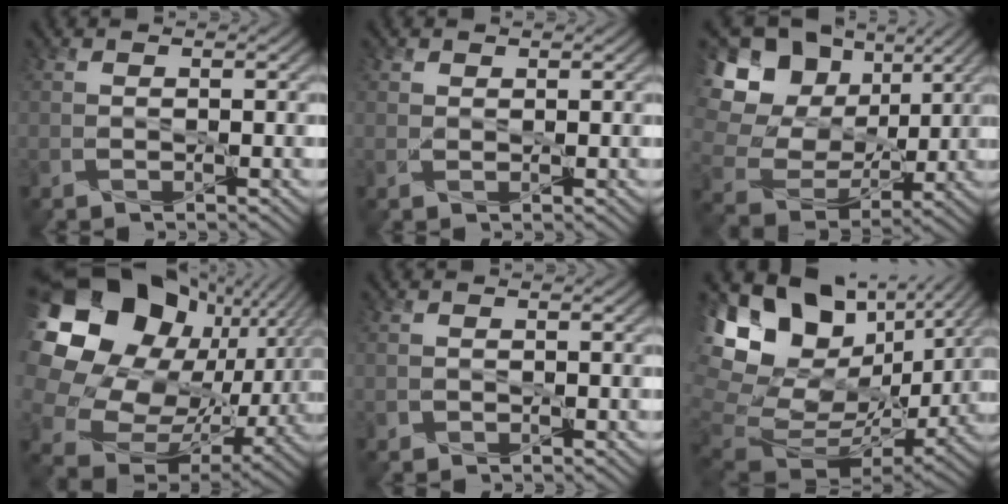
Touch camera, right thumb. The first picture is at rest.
{"total": 0.9, "force": [0.6, 0.6, 0.1], "torque": [-0.003, -0.002, 0.013]}
{"total": 16.3, "force": [5.7, 12.7, 8.5], "torque": [-0.256, 0.045, 0.134]}
{"total": 23.0, "force": [6.3, 17.7, 13.3], "torque": [-0.347, 0.005, 0.142]}
{"total": 0.5, "force": [-0.2, 0.5, 0.0], "torque": [0.002, -0.005, -0.005]}
{"total": 18.7, "force": [7.0, 12.5, 12.1], "torque": [-0.238, 0.013, 0.146]}